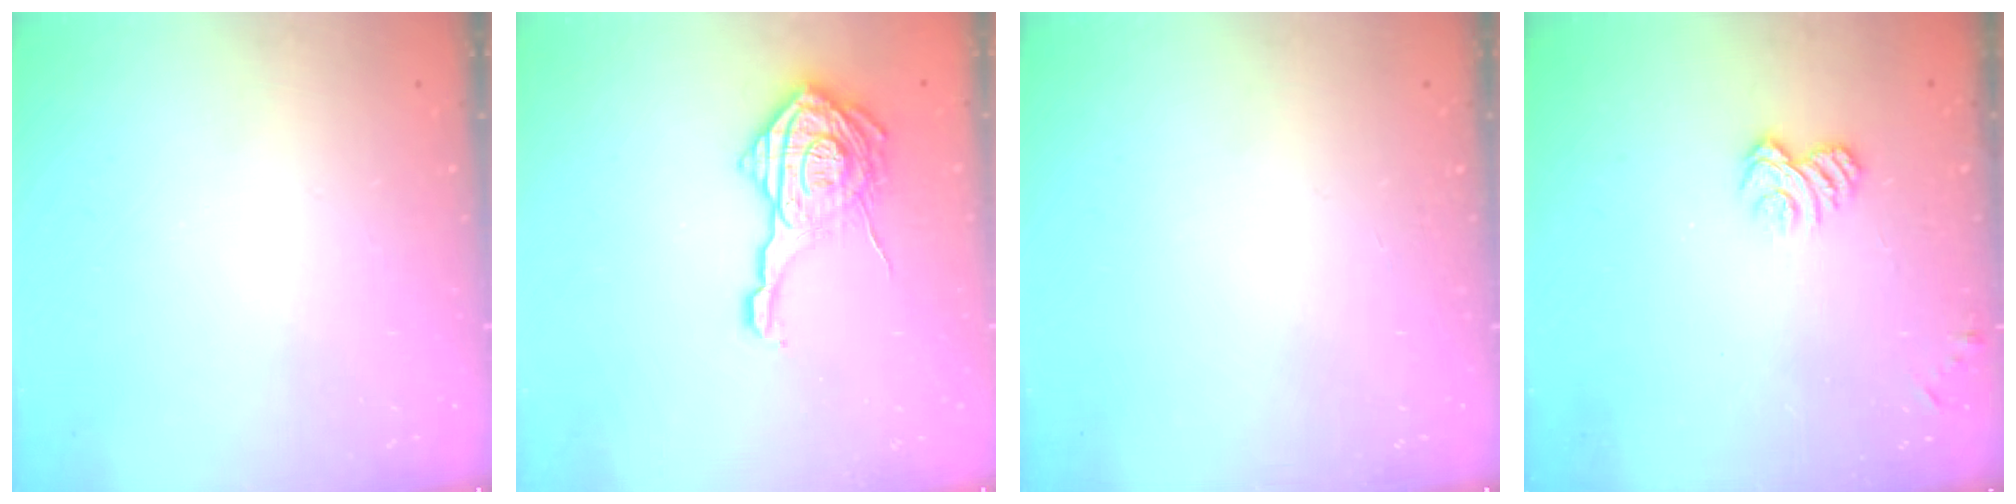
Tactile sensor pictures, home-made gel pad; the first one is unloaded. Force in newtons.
{"total": 18.4, "press": 18.3, "slide": 1.1}
{"total": 0.0}
{"total": 3.4, "press": 3.2, "slide": 1.1}